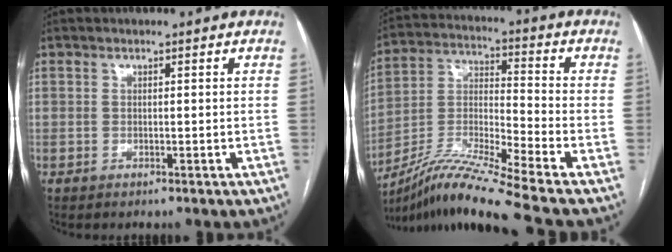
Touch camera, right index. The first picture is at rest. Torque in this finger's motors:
{"motor_torque": [-0.21, -0.76, 0.05, 0.04]}